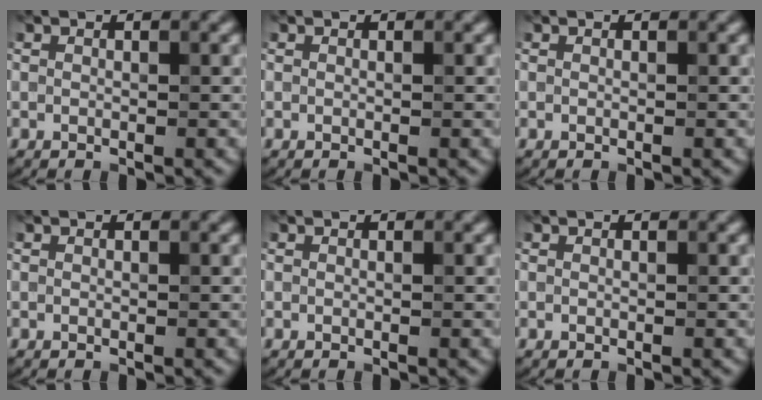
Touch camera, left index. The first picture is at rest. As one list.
[{"total": 0.0}, {"total": 0.0}, {"total": 0.0}, {"total": 0.0}, {"total": 0.0}]